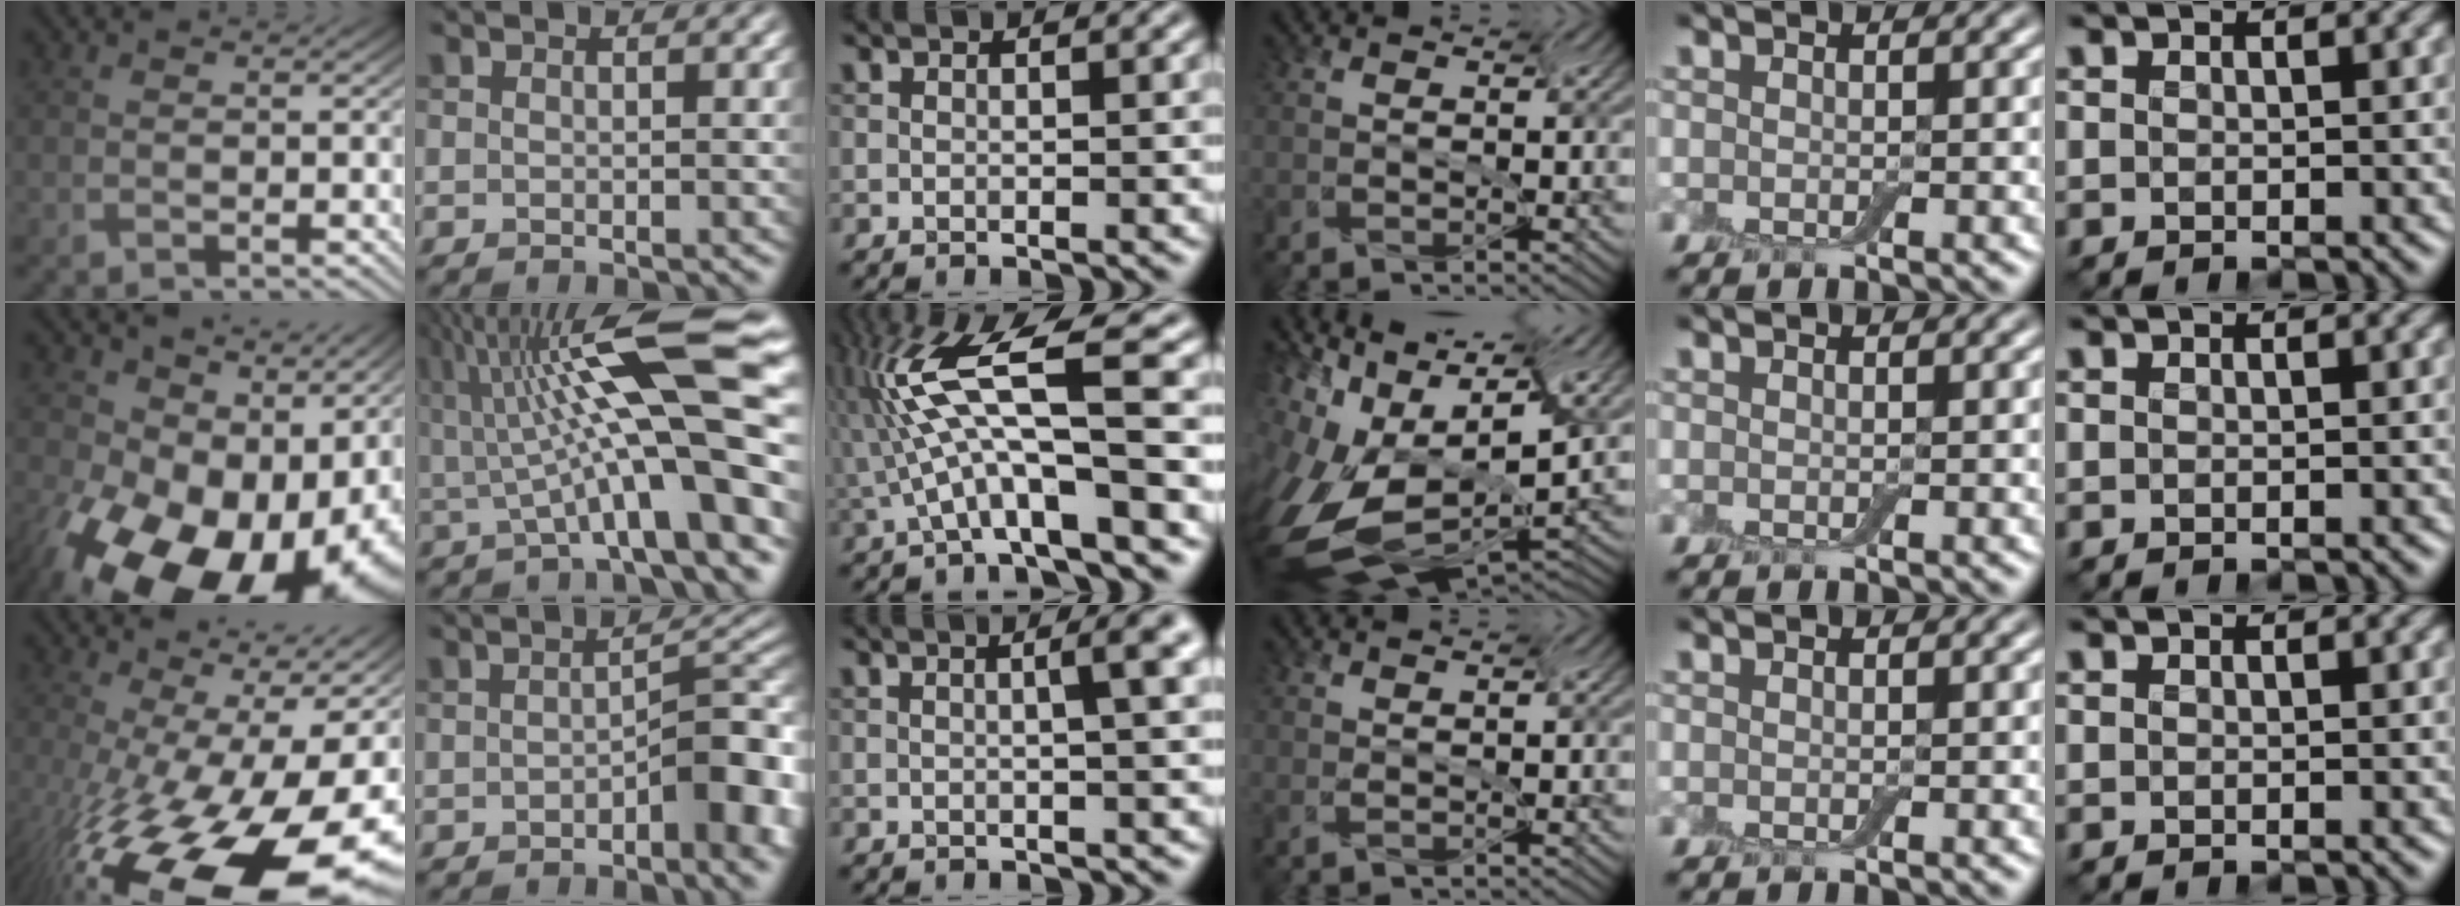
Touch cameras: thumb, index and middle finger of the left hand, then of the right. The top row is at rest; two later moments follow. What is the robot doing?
{"motion": "screw", "object": "jar lid"}